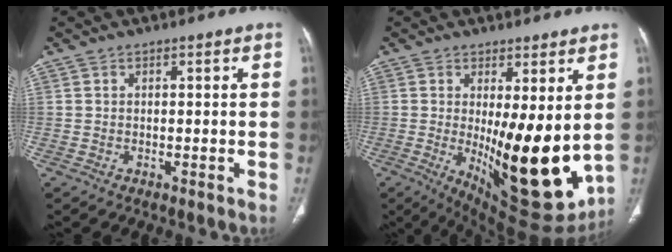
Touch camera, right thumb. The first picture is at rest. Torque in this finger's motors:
{"motor_torque": [2.49, 2.52, 1.63, 0.14, 0.56]}